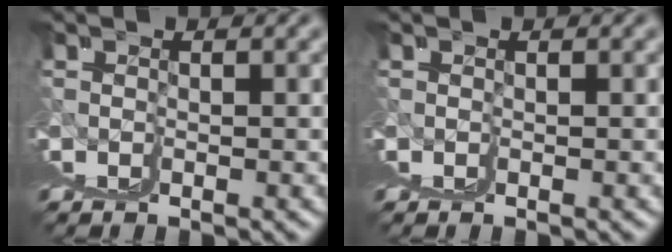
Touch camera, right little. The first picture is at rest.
{"total": 0.0}